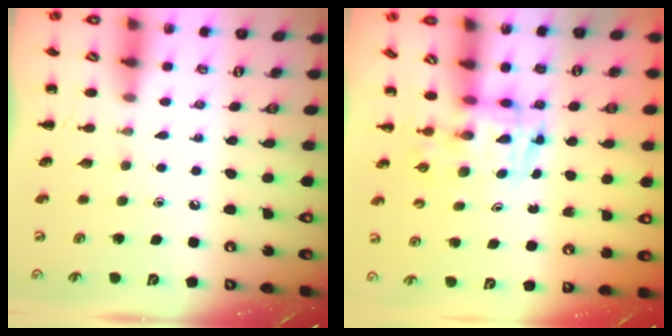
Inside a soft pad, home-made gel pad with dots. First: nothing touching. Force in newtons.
{"total": 3.4, "press": 3.4, "slide": 0.6}